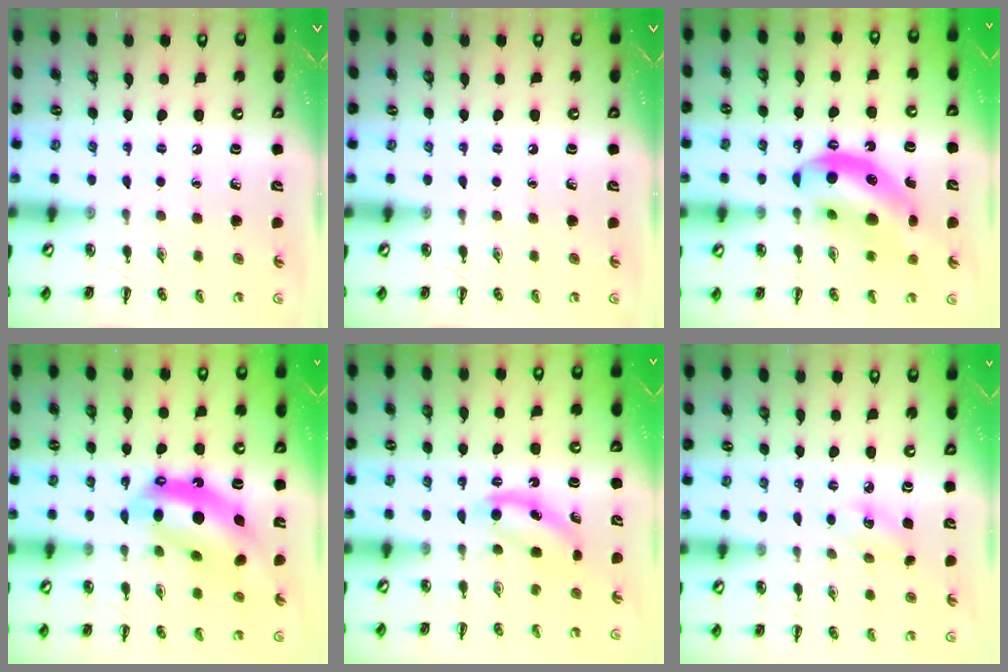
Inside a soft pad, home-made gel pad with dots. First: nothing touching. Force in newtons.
{"total": 0.0}
{"total": 14.2, "press": 13.7, "slide": 3.6}
{"total": 12.4, "press": 12.0, "slide": 3.2}
{"total": 5.6, "press": 5.5, "slide": 0.8}
{"total": 3.5, "press": 3.4, "slide": 0.8}